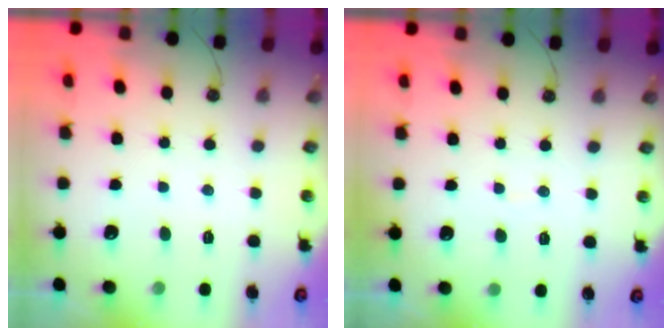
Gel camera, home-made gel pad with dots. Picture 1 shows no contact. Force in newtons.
{"total": 2.6, "press": 2.6, "slide": 0.3}